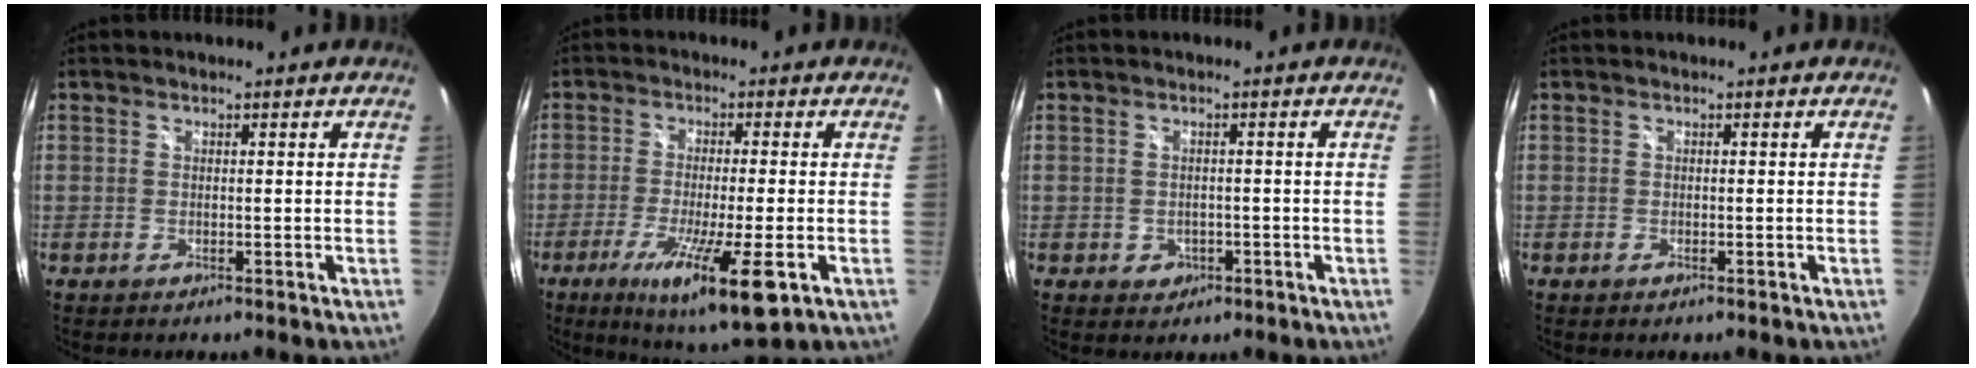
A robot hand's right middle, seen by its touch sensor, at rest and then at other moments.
{"total": 13.8, "force": [-6.1, 1.6, 12.3], "torque": [-0.234, -0.046, -0.098]}
{"total": 2.6, "force": [-0.7, 2.3, 0.8], "torque": [-0.020, 0.000, -0.003]}
{"total": 0.0}